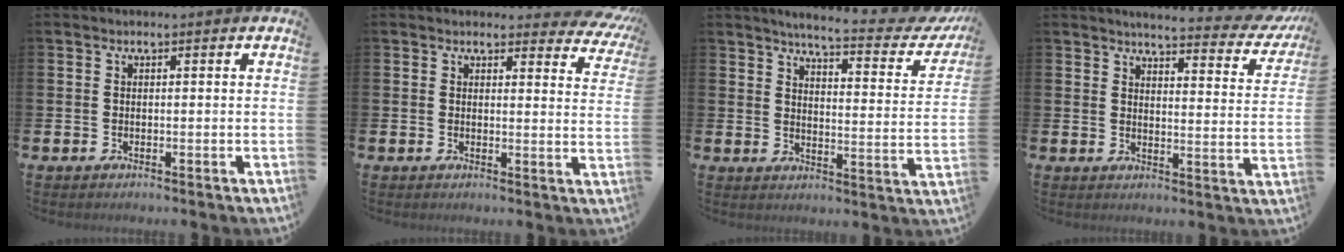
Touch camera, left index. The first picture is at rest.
{"total": 2.7, "force": [2.4, 1.1, 0.3], "torque": [0.003, -0.015, 0.038]}
{"total": 5.1, "force": [4.7, 0.3, 2.1], "torque": [-0.051, -0.042, 0.071]}
{"total": 4.2, "force": [4.0, 0.4, 1.2], "torque": [-0.031, -0.034, 0.062]}